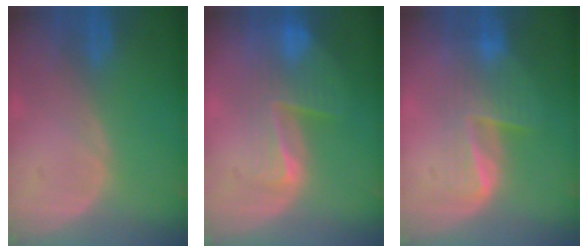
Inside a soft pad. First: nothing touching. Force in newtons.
{"total": 8.4, "press": 7.2, "slide": 4.3}
{"total": 6.2, "press": 5.9, "slide": 1.9}